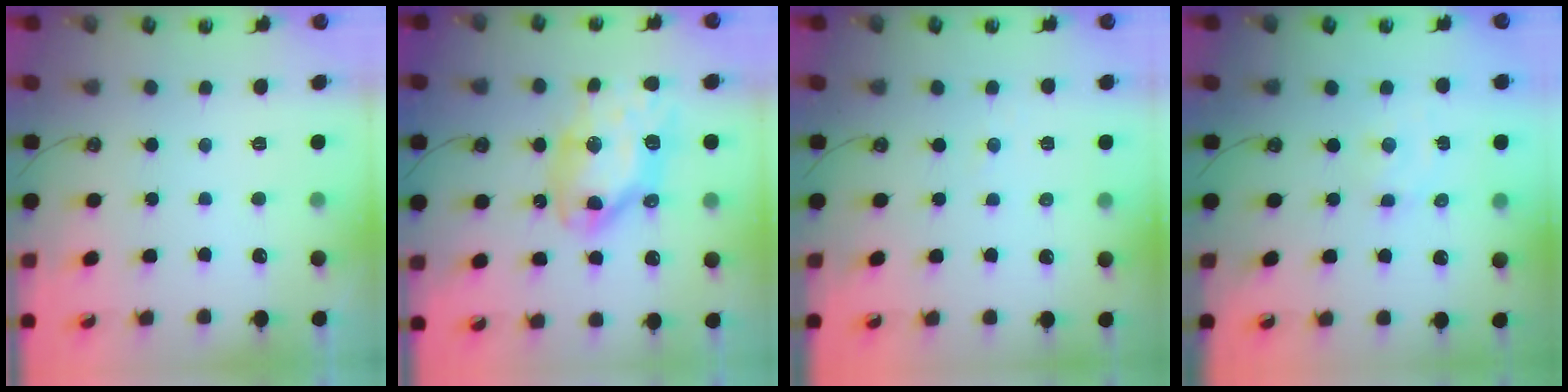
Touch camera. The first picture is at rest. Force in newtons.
{"total": 14.9, "press": 14.8, "slide": 1.7}
{"total": 2.7, "press": 2.7, "slide": 0.3}
{"total": 2.3, "press": 2.3, "slide": 0.3}